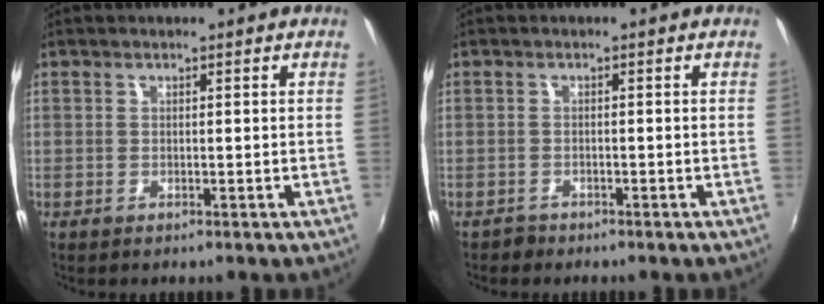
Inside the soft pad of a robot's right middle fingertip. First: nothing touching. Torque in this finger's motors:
{"motor_torque": [-0.25, -0.07, -0.07, -0.01]}